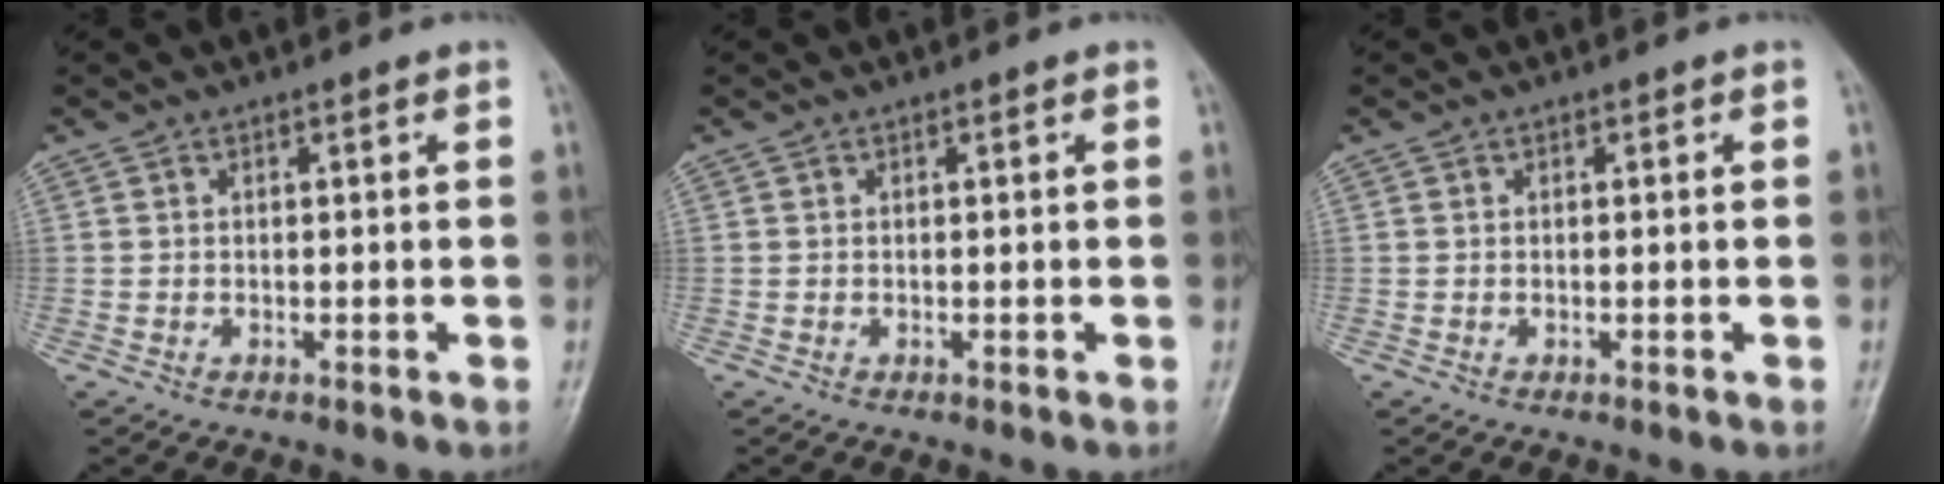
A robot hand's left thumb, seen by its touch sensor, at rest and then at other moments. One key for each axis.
{"total": 0.0}
{"total": 0.0}